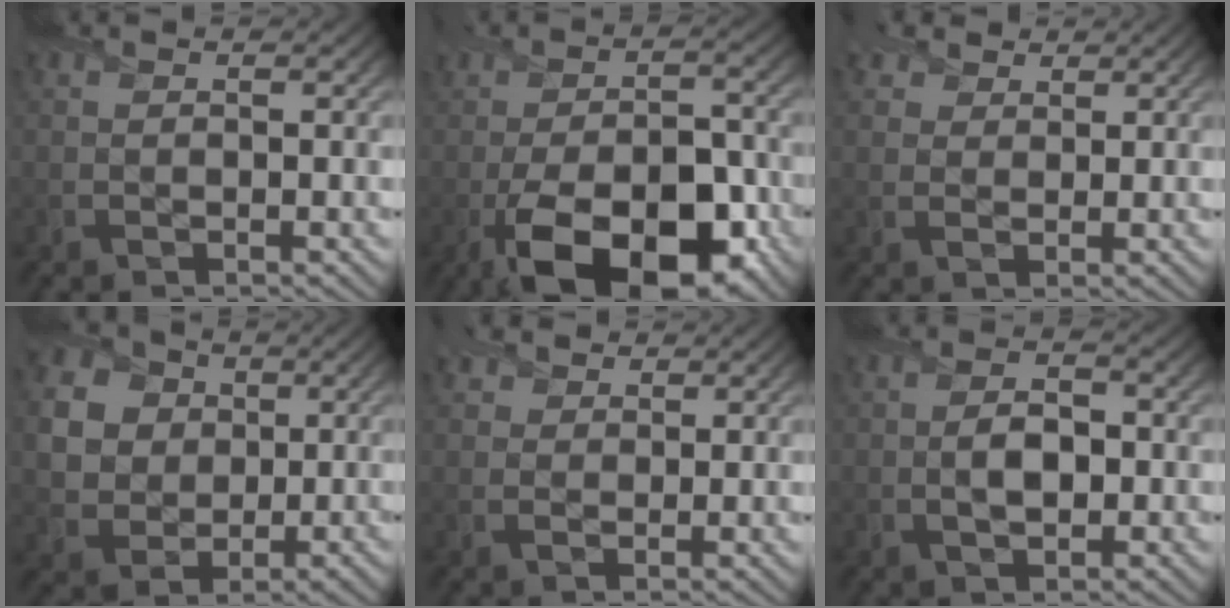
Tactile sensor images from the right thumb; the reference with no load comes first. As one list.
[{"total": 14.4, "force": [-7.0, 6.8, 10.5], "torque": [-0.173, -0.012, -0.113]}, {"total": 3.6, "force": [2.3, 2.5, 1.3], "torque": [-0.038, -0.004, 0.046]}, {"total": 10.0, "force": [1.4, 8.8, 4.6], "torque": [-0.152, 0.005, 0.020]}, {"total": 2.6, "force": [1.5, 1.9, 1.0], "torque": [-0.026, 0.001, 0.025]}, {"total": 3.8, "force": [-0.4, 2.2, 3.1], "torque": [-0.056, 0.002, -0.010]}]